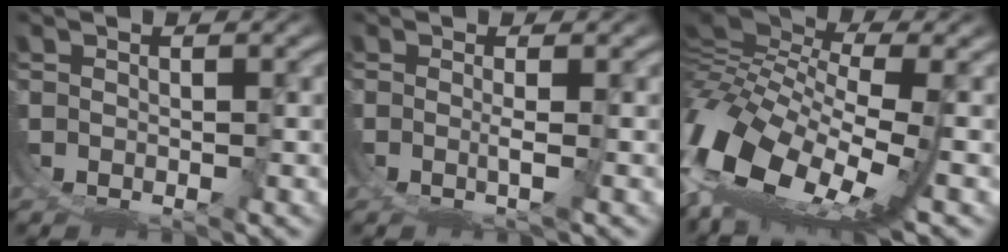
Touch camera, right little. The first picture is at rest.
{"total": 1.8, "force": [0.4, -0.7, 1.7], "torque": [-0.028, -0.008, 0.014]}
{"total": 13.5, "force": [0.9, 8.1, 10.8], "torque": [-0.238, -0.038, 0.031]}